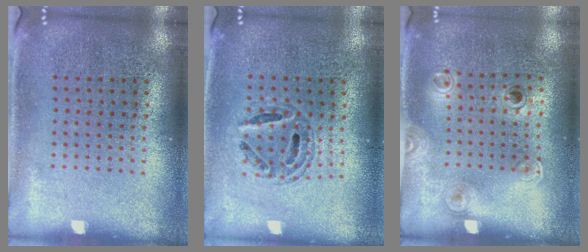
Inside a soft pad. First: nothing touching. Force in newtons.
{"total": 0.7, "press": 0.7, "slide": 0.3}
{"total": 1.1, "press": 0.8, "slide": 0.7}